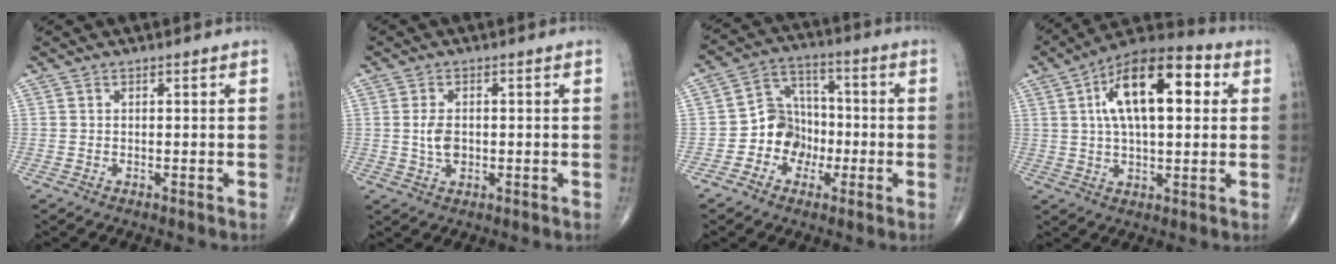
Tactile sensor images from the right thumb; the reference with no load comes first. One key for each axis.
{"total": 3.8, "fx": -0.1, "fy": 2.3, "fz": 3.0, "tx": -0.056, "ty": -0.001, "tz": 0.000}
{"total": 9.1, "fx": -2.7, "fy": 7.9, "fz": 3.7, "tx": -0.019, "ty": 0.040, "tz": -0.057}
{"total": 18.1, "fx": 4.5, "fy": 8.3, "fz": 15.4, "tx": -0.232, "ty": 0.022, "tz": 0.064}